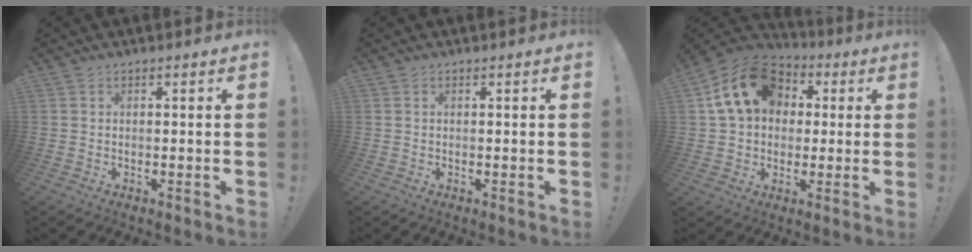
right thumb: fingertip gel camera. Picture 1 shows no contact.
{"total": 0.0}
{"total": 16.9, "force": [5.1, 12.8, 9.7], "torque": [-0.156, 0.000, 0.097]}